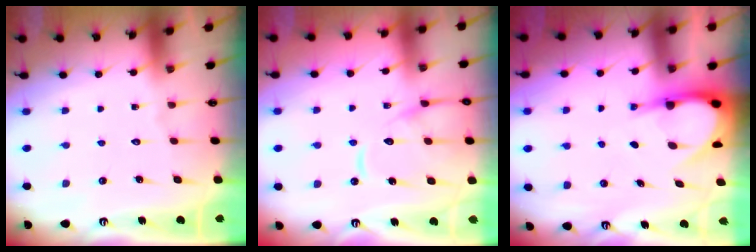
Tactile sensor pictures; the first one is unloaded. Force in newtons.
{"total": 13.9, "press": 13.9, "slide": 1.5}
{"total": 6.5, "press": 6.4, "slide": 0.8}